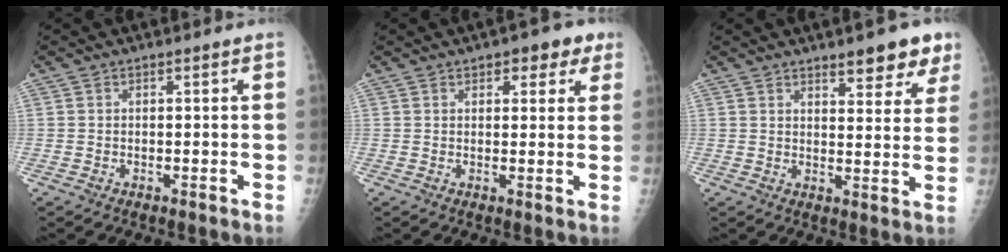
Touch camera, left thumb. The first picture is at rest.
{"total": 5.7, "force": [3.1, 2.9, 3.8], "torque": [-0.012, -0.006, 0.033]}
{"total": 8.2, "force": [5.7, 2.9, 5.2], "torque": [-0.035, -0.033, 0.074]}